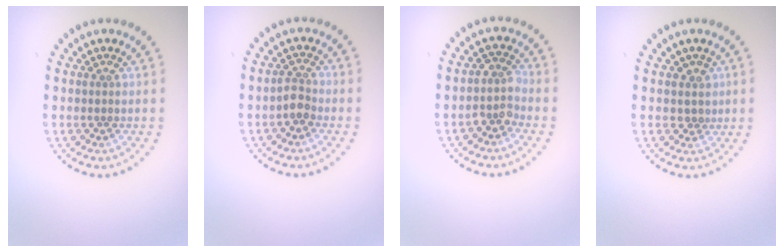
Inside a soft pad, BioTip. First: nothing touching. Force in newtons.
{"total": 1.7, "press": 1.4, "slide": 0.9}
{"total": 2.0, "press": 1.6, "slide": 1.2}
{"total": 1.5, "press": 1.2, "slide": 0.9}